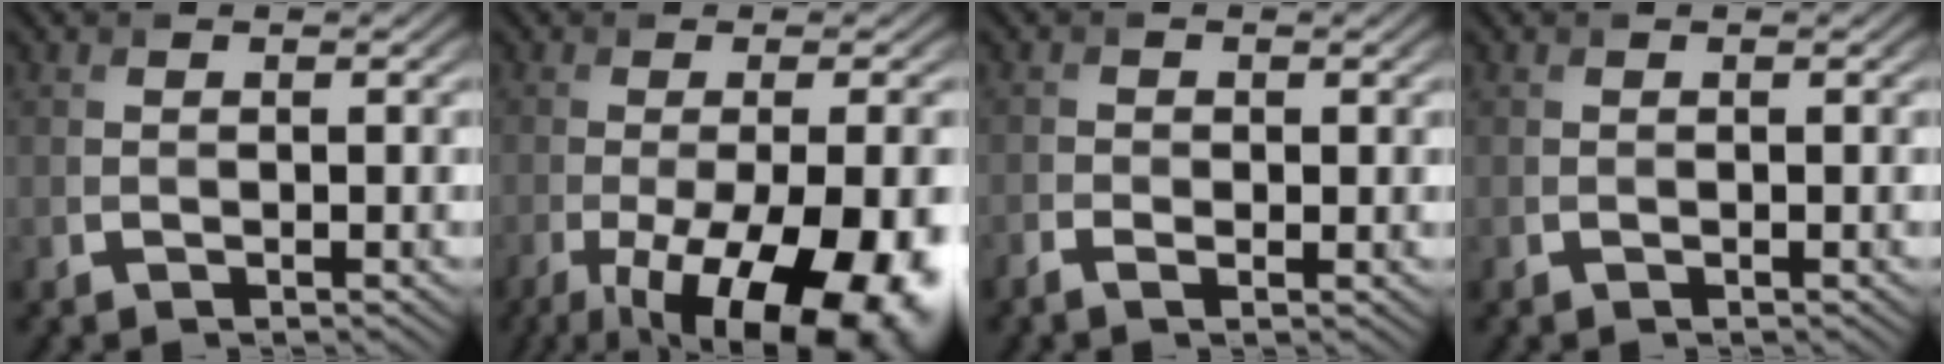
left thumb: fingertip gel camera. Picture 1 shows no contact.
{"total": 15.5, "force": [-7.0, 5.1, 12.8], "torque": [-0.202, -0.023, -0.089]}
{"total": 1.9, "force": [-0.8, 1.2, 1.2], "torque": [-0.033, -0.005, -0.016]}
{"total": 0.0}